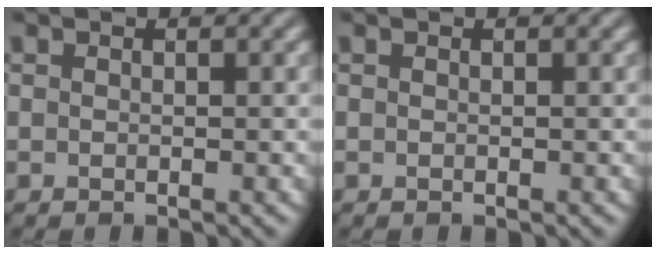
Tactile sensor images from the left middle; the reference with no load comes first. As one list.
[{"total": 0.0}]